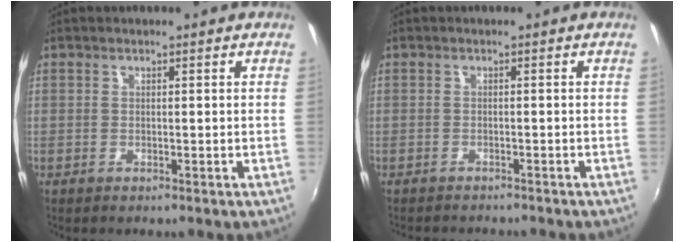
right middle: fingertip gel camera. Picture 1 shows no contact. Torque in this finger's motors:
{"motor_torque": [0.05, -0.11, 0.02, 0.02]}